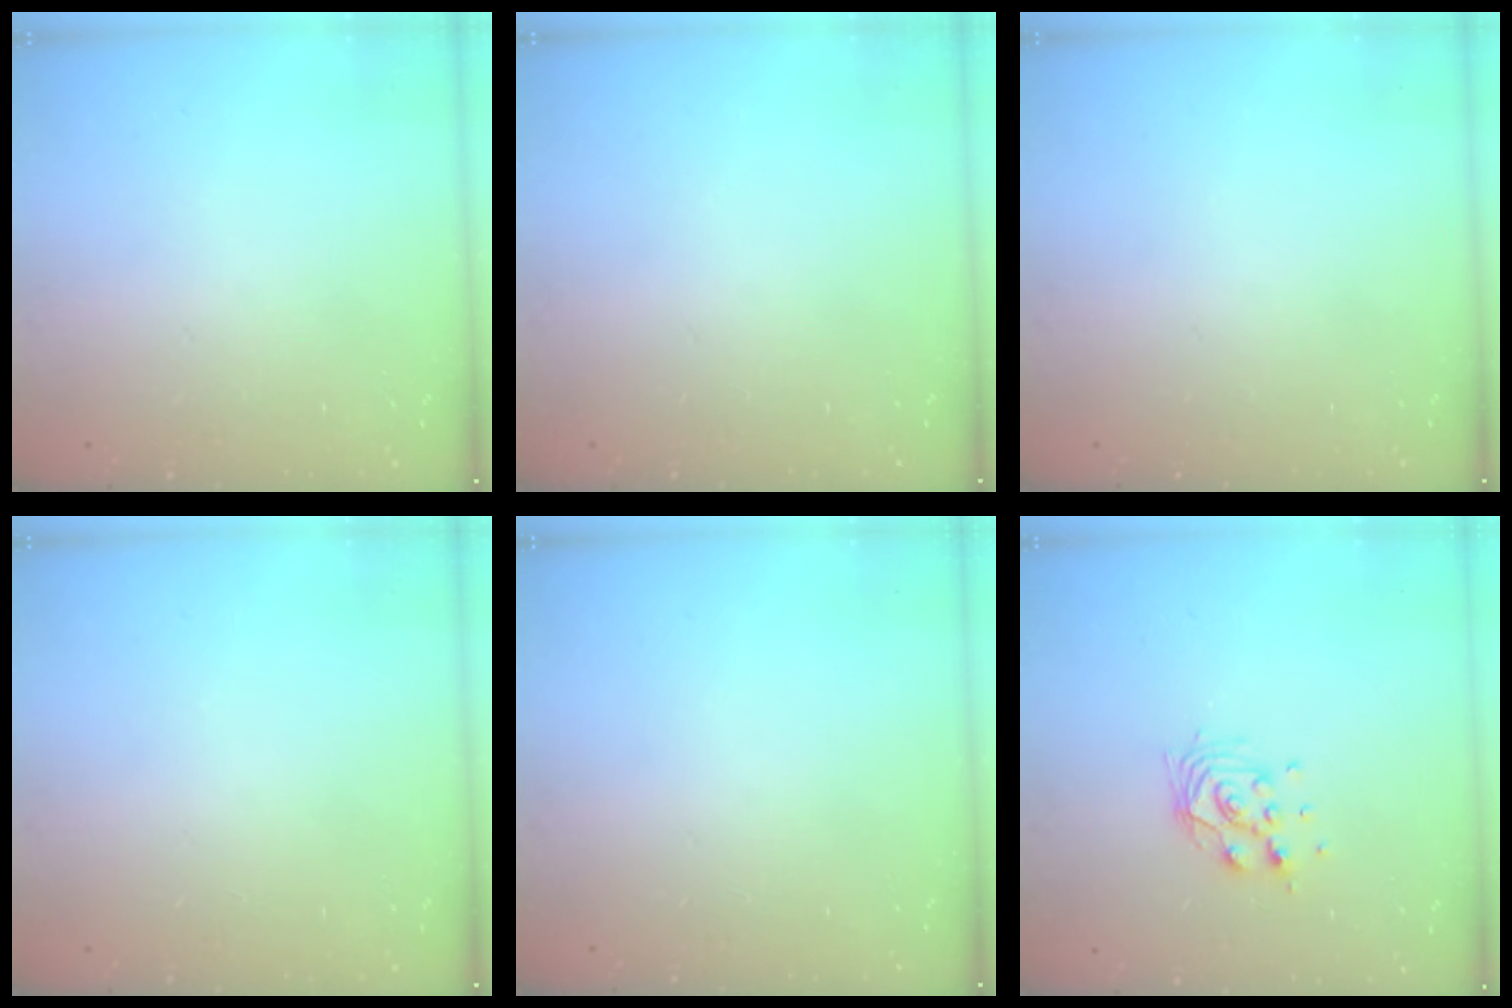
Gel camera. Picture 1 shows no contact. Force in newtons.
{"total": 0.0}
{"total": 0.0}
{"total": 0.0}
{"total": 0.0}
{"total": 11.0, "press": 10.6, "slide": 2.9}